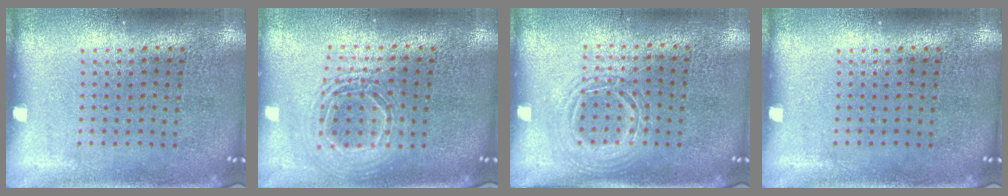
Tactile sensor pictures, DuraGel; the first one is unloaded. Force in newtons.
{"total": 1.8, "press": 1.4, "slide": 1.0}
{"total": 1.3, "press": 1.3, "slide": 0.4}
{"total": 0.0}